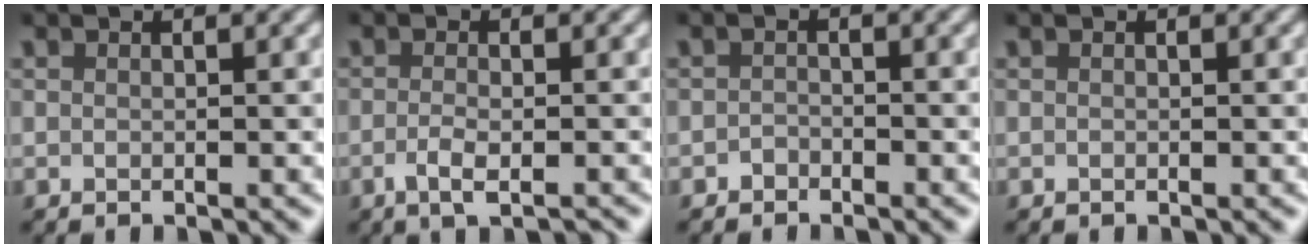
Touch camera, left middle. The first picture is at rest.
{"total": 2.6, "force": [-1.2, 0.7, 2.3], "torque": [-0.041, -0.001, -0.026]}
{"total": 0.9, "force": [-0.8, 0.5, 0.1], "torque": [0.001, 0.003, -0.015]}
{"total": 0.0}